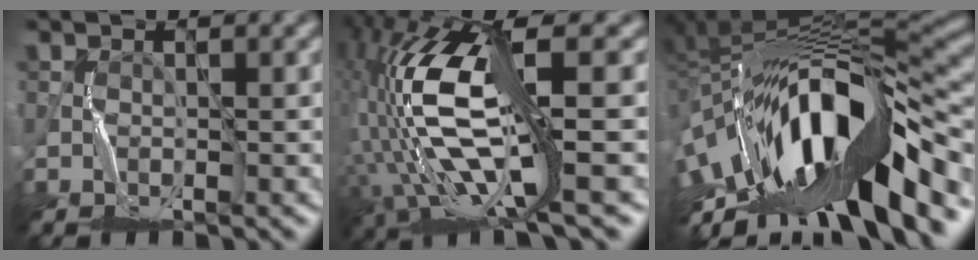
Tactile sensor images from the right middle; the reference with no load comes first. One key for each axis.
{"total": 13.5, "fx": -0.4, "fy": 4.4, "fz": 12.8, "tx": -0.284, "ty": 0.013, "tz": -0.011}
{"total": 15.3, "fx": -5.5, "fy": 5.4, "fz": 13.1, "tx": -0.212, "ty": 0.025, "tz": -0.096}